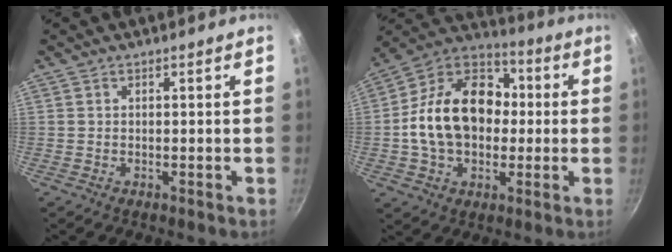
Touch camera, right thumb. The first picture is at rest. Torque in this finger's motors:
{"motor_torque": [-0.31, 2.66, 1.68, -0.59, 0.58]}